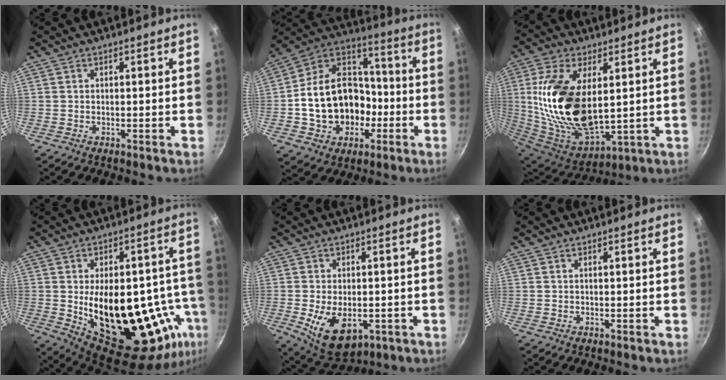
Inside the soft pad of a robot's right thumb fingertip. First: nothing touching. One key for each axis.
{"total": 21.2, "fx": -3.7, "fy": 16.7, "fz": 12.5, "tx": -0.184, "ty": 0.061, "tz": -0.055}
{"total": 22.0, "fx": 3.8, "fy": 11.7, "fz": 18.2, "tx": -0.353, "ty": -0.027, "tz": 0.084}
{"total": 24.9, "fx": -4.1, "fy": 13.7, "fz": 20.4, "tx": -0.259, "ty": 0.005, "tz": -0.038}
{"total": 11.1, "fx": -2.7, "fy": 6.7, "fz": 8.4, "tx": -0.123, "ty": -0.008, "tz": -0.027}
{"total": 0.0}